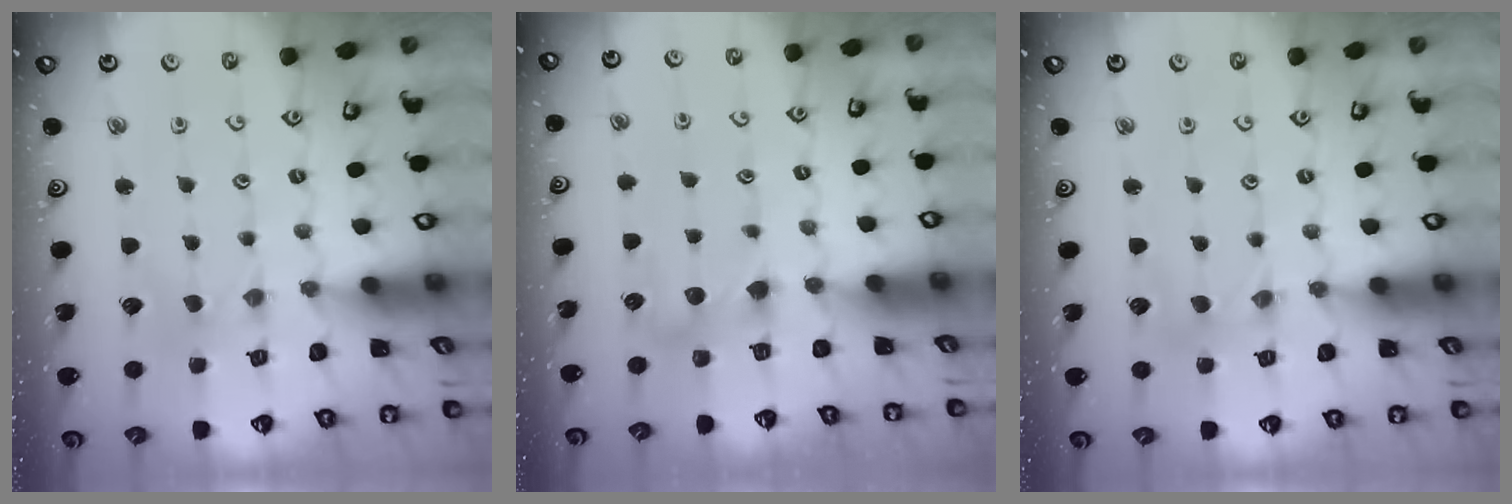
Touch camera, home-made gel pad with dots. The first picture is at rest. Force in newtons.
{"total": 4.9, "press": 4.8, "slide": 0.7}
{"total": 1.3, "press": 1.3, "slide": 0.2}